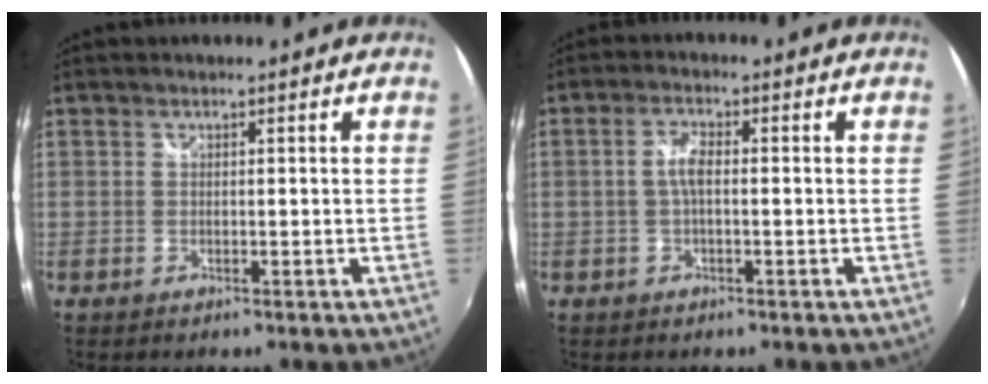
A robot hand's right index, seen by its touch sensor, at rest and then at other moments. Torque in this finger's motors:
{"motor_torque": [0.78, -0.08, 0.35, 0.09]}